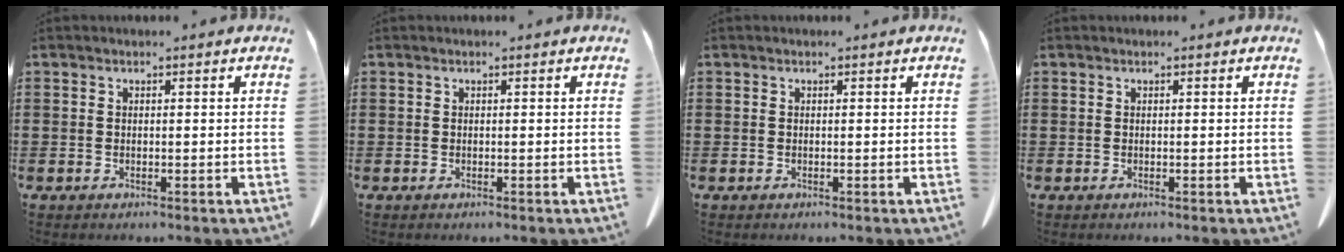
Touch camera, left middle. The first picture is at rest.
{"total": 0.0}
{"total": 0.0}
{"total": 0.0}